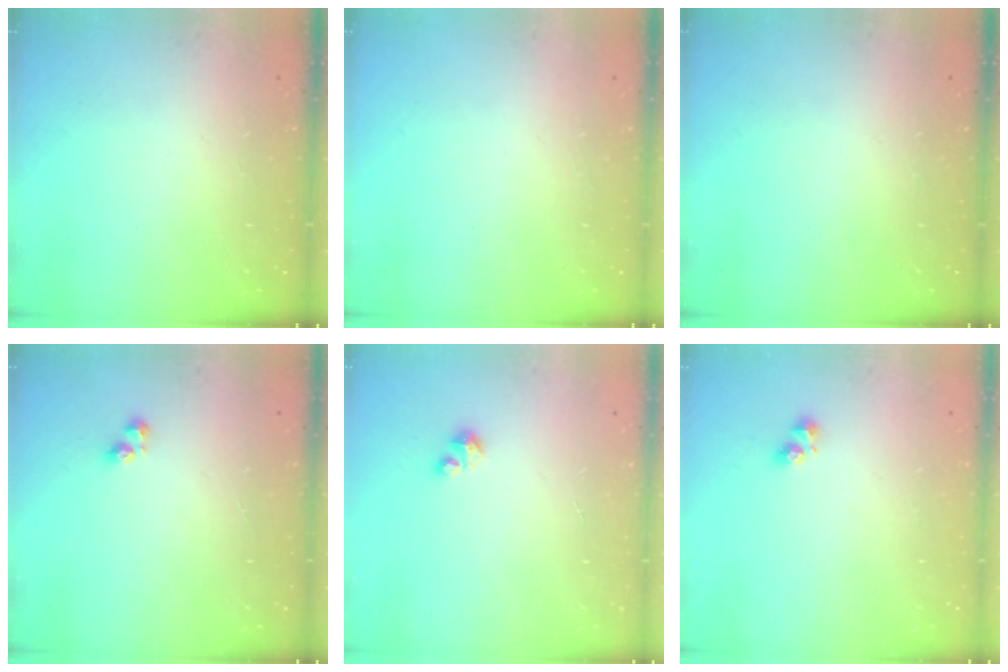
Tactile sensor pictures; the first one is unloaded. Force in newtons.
{"total": 0.0}
{"total": 0.0}
{"total": 2.8, "press": 2.8, "slide": 0.6}
{"total": 2.0, "press": 2.0, "slide": 0.4}
{"total": 2.4, "press": 2.4, "slide": 0.2}